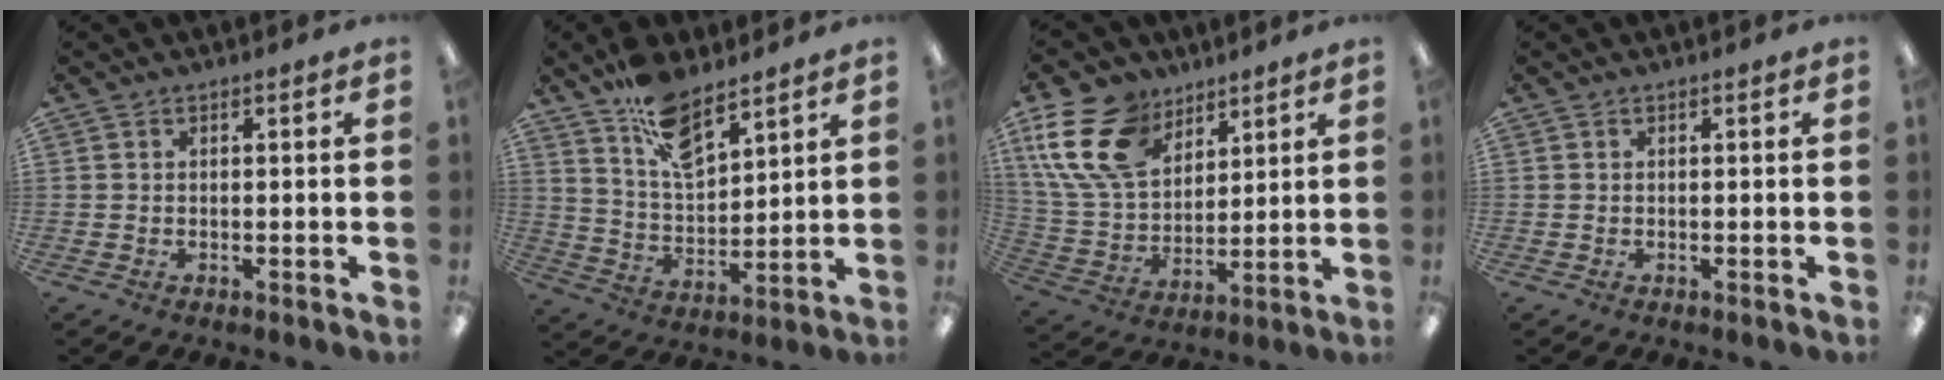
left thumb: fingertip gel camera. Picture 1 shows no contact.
{"total": 12.3, "force": [9.1, 5.2, 6.4], "torque": [-0.109, -0.052, 0.166]}
{"total": 18.2, "force": [10.0, 11.8, 9.6], "torque": [-0.220, -0.035, 0.190]}
{"total": 0.0}